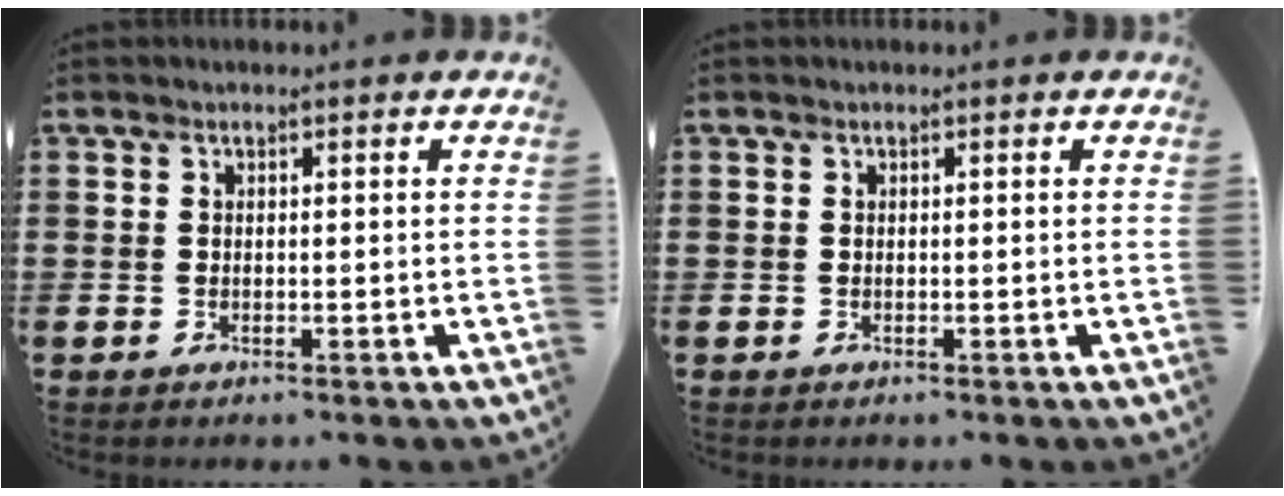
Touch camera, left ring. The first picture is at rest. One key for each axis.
{"total": 0.0}